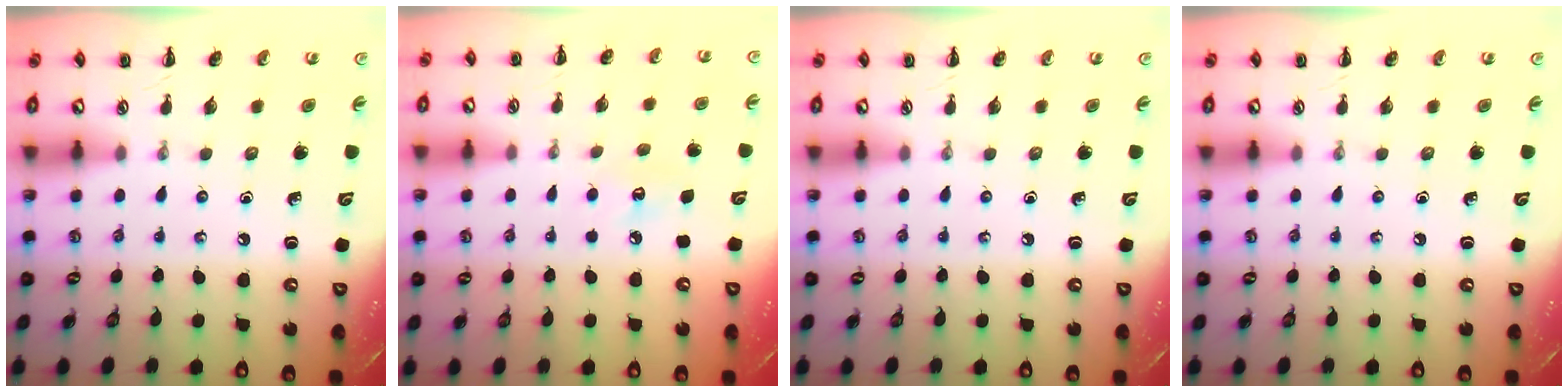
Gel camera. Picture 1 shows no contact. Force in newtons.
{"total": 5.2, "press": 5.1, "slide": 1.3}
{"total": 0.0}
{"total": 0.0}